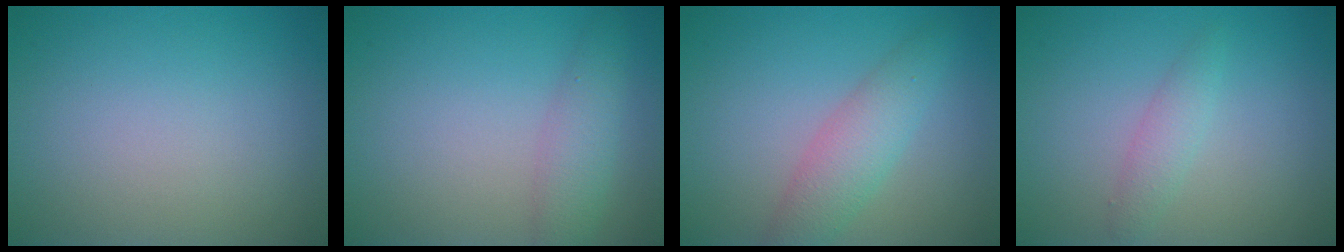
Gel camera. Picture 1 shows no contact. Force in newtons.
{"total": 2.8, "press": 2.8, "slide": 0.1}
{"total": 3.6, "press": 3.6, "slide": 0.1}
{"total": 1.7, "press": 1.7, "slide": 0.1}